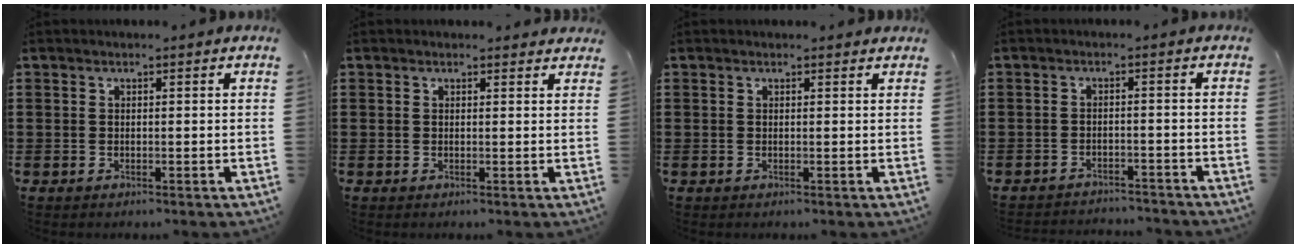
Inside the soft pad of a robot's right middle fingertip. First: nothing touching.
{"total": 0.7, "force": [0.6, 0.4, 0.3], "torque": [0.001, 0.000, 0.009]}
{"total": 0.0}
{"total": 2.5, "force": [-2.5, 0.1, -0.1], "torque": [-0.007, -0.002, -0.052]}